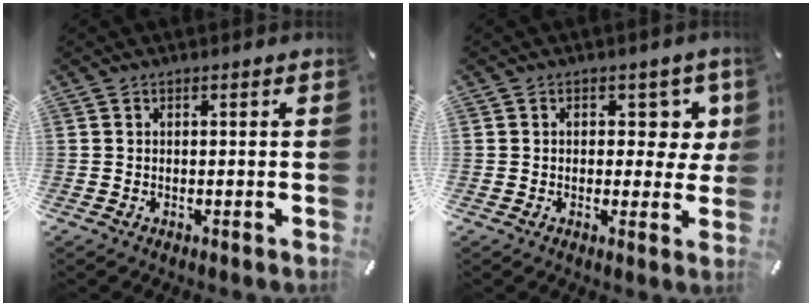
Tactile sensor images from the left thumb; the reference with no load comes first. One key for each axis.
{"total": 6.2, "fx": 1.8, "fy": 4.5, "fz": 3.9, "tx": -0.036, "ty": -0.002, "tz": 0.026}